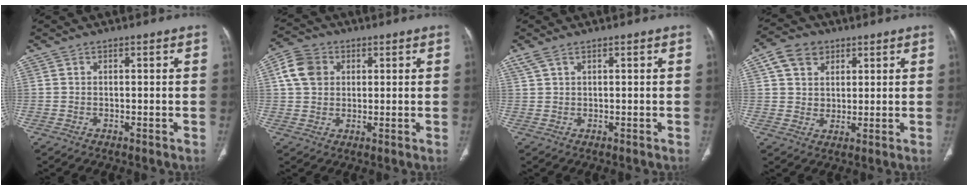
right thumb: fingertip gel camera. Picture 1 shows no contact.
{"total": 7.3, "force": [2.0, 5.9, 3.8], "torque": [-0.061, 0.008, 0.032]}
{"total": 2.0, "force": [1.3, 0.6, 1.3], "torque": [-0.041, 0.020, 0.041]}
{"total": 7.9, "force": [3.4, 6.2, 3.4], "torque": [-0.035, -0.008, 0.063]}